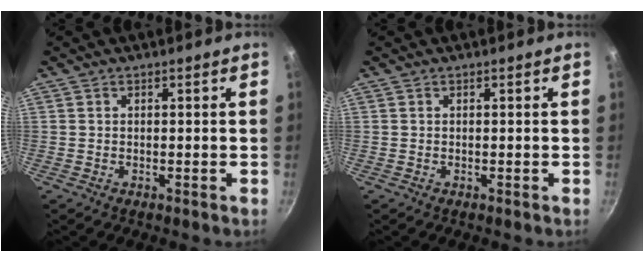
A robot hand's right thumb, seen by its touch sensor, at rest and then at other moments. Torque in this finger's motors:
{"motor_torque": [-0.01, 0.00, 0.00, 0.00, 0.00]}